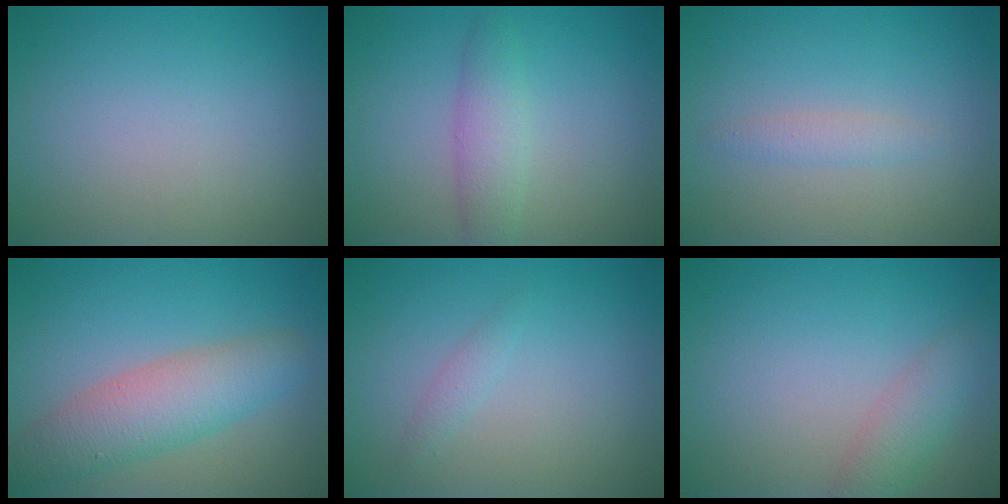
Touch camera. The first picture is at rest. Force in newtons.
{"total": 2.7, "press": 2.7, "slide": 0.1}
{"total": 1.2, "press": 1.2, "slide": 0.0}
{"total": 5.5, "press": 5.5, "slide": 0.2}
{"total": 0.9, "press": 0.9, "slide": 0.1}
{"total": 2.5, "press": 2.5, "slide": 0.1}